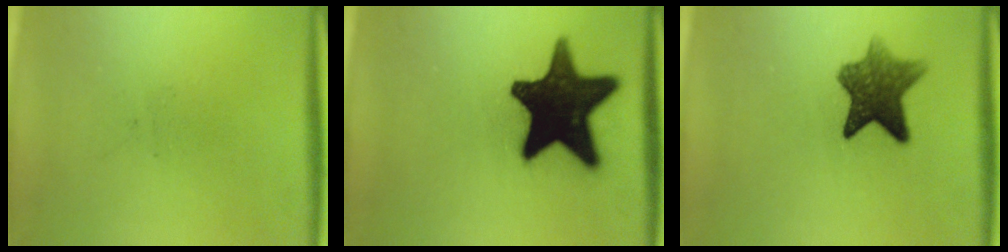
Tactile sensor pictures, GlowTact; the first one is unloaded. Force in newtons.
{"total": 19.2}
{"total": 8.1}